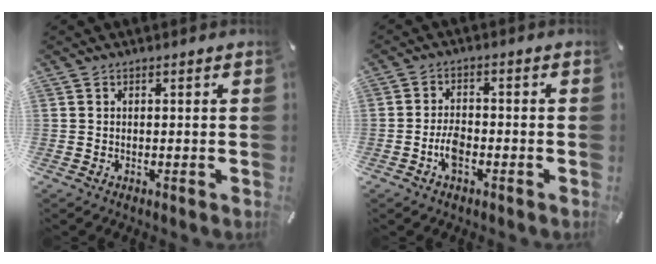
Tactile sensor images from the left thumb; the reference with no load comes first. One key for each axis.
{"total": 4.6, "fx": -2.1, "fy": 2.5, "fz": 3.3, "tx": -0.075, "ty": 0.005, "tz": -0.042}